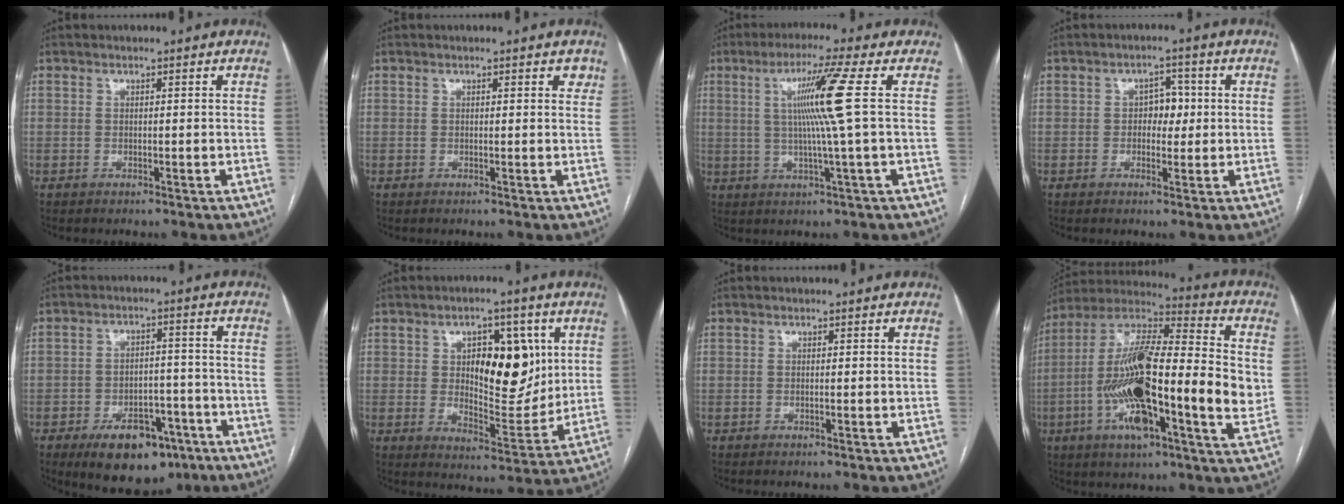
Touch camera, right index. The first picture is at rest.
{"total": 1.5, "force": [0.9, 0.7, 1.0], "torque": [-0.005, -0.001, 0.005]}
{"total": 9.3, "force": [1.5, -2.3, 8.9], "torque": [-0.157, 0.003, 0.035]}
{"total": 3.6, "force": [0.1, 2.4, 2.7], "torque": [-0.032, 0.011, 0.001]}
{"total": 11.8, "force": [-7.3, 6.4, 6.8], "torque": [-0.090, 0.010, -0.105]}
{"total": 12.6, "force": [3.4, 5.6, 10.7], "torque": [-0.148, 0.006, 0.061]}
{"total": 0.0}
{"total": 25.3, "force": [-3.0, 5.0, 24.6], "torque": [-0.426, 0.005, -0.062]}